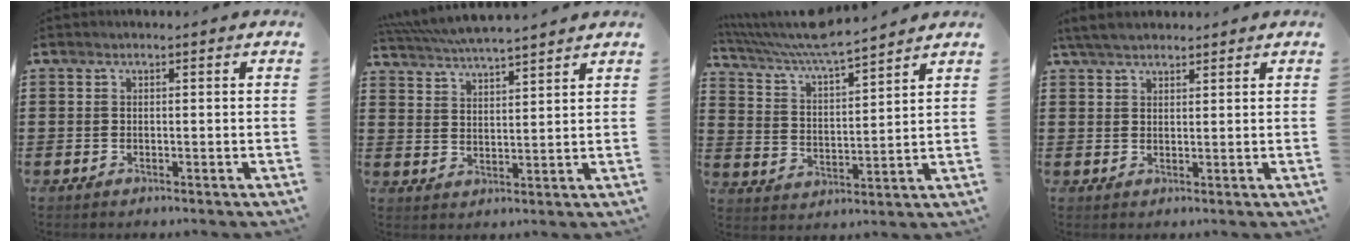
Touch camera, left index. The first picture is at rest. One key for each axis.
{"total": 4.8, "fx": 4.7, "fy": -0.2, "fz": 1.1, "tx": -0.039, "ty": -0.024, "tz": 0.082}
{"total": 7.1, "fx": 6.4, "fy": 0.0, "fz": 3.1, "tx": -0.084, "ty": -0.033, "tz": 0.109}
{"total": 3.8, "fx": 3.3, "fy": 1.1, "fz": 1.7, "tx": -0.041, "ty": 0.002, "tz": 0.062}